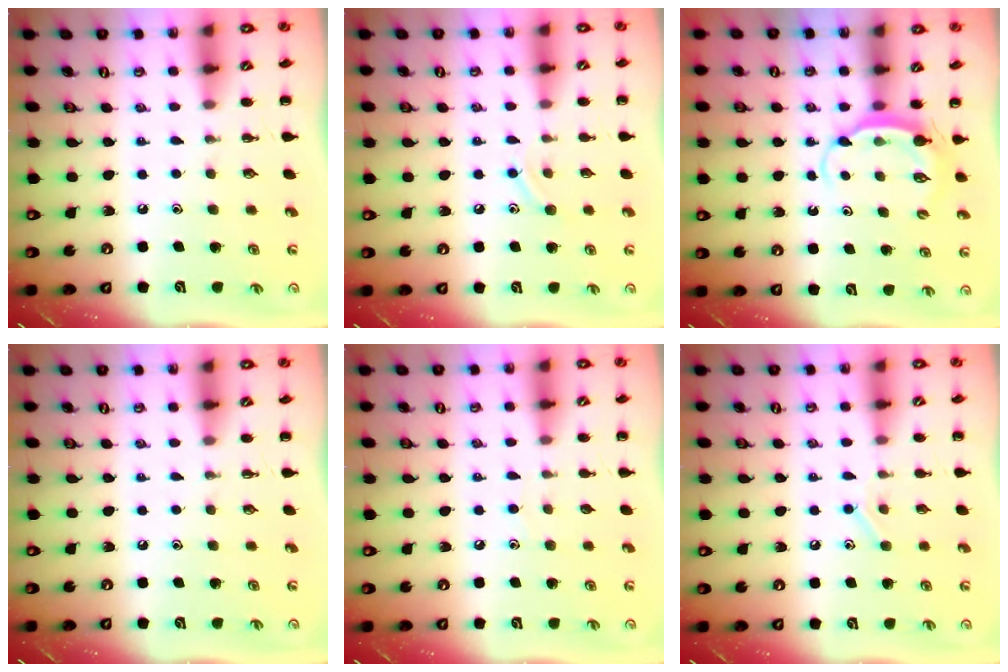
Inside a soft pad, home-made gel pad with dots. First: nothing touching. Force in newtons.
{"total": 8.4, "press": 8.3, "slide": 1.6}
{"total": 6.5, "press": 6.4, "slide": 0.7}
{"total": 0.0}
{"total": 2.5, "press": 2.3, "slide": 1.0}
{"total": 8.6, "press": 8.4, "slide": 1.5}